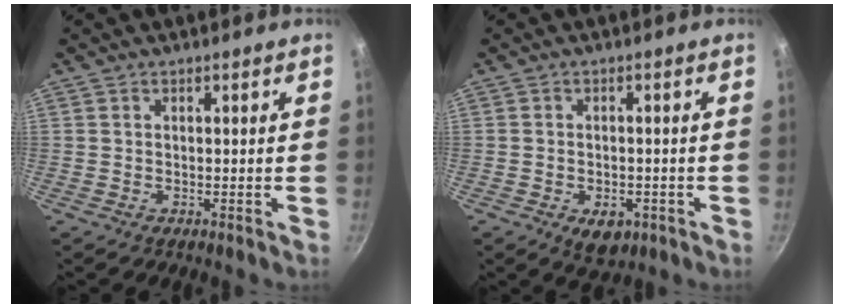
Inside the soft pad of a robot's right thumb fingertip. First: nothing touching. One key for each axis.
{"total": 5.5, "fx": -2.2, "fy": 3.5, "fz": 3.6, "tx": -0.038, "ty": 0.008, "tz": -0.019}